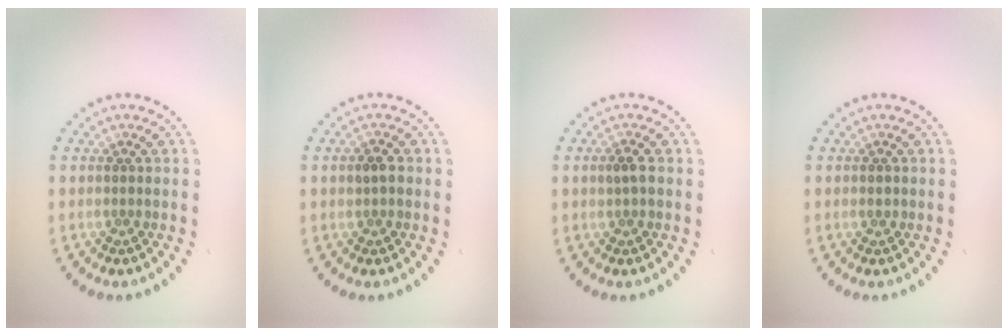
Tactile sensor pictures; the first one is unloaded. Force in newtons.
{"total": 1.4, "press": 1.4, "slide": 0.2}
{"total": 1.3, "press": 1.3, "slide": 0.1}
{"total": 0.9, "press": 0.9, "slide": 0.1}